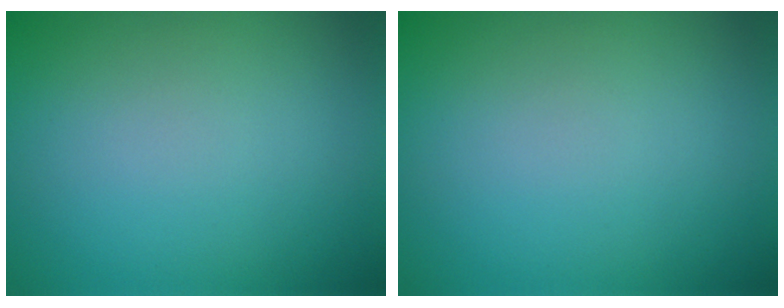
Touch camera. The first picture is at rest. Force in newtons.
{"total": 0.0}